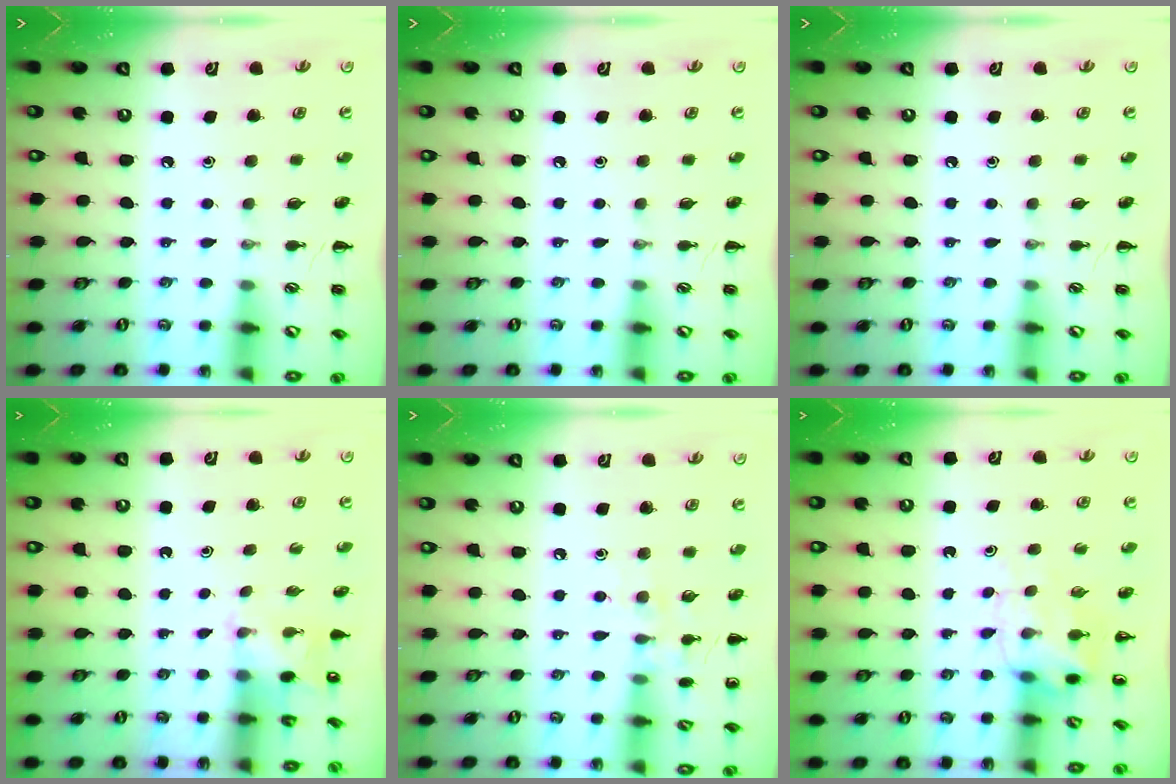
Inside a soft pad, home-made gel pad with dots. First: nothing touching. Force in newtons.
{"total": 0.0}
{"total": 0.0}
{"total": 2.2, "press": 2.1, "slide": 0.7}
{"total": 7.6, "press": 7.4, "slide": 1.7}
{"total": 5.2, "press": 5.2, "slide": 0.6}